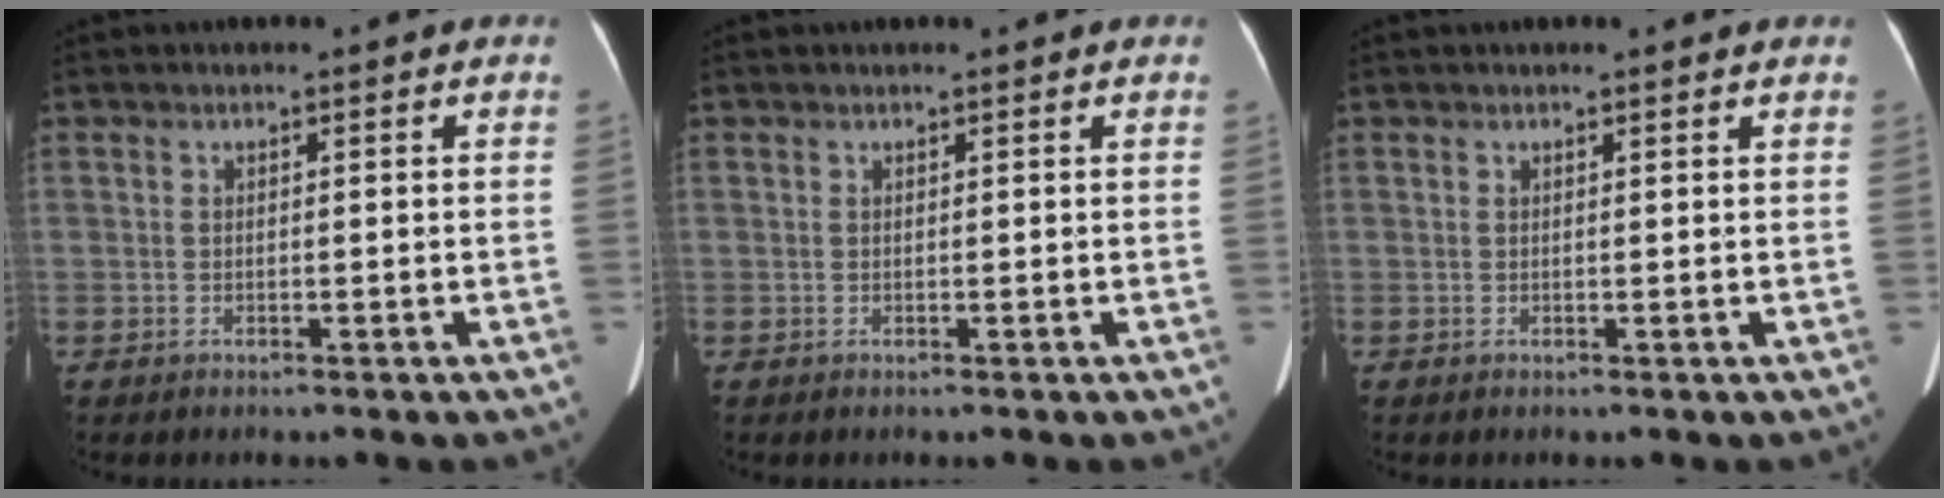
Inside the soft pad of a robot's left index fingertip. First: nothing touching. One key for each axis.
{"total": 1.3, "fx": 1.2, "fy": 0.1, "fz": 0.4, "tx": -0.007, "ty": 0.020, "tz": 0.018}
{"total": 2.0, "fx": 1.8, "fy": 0.1, "fz": 0.7, "tx": -0.011, "ty": 0.012, "tz": 0.020}